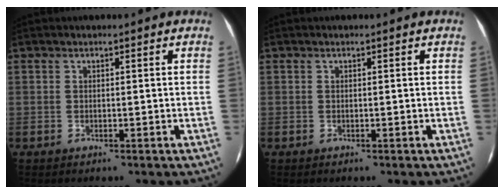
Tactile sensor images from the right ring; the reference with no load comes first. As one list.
[{"total": 0.0}]